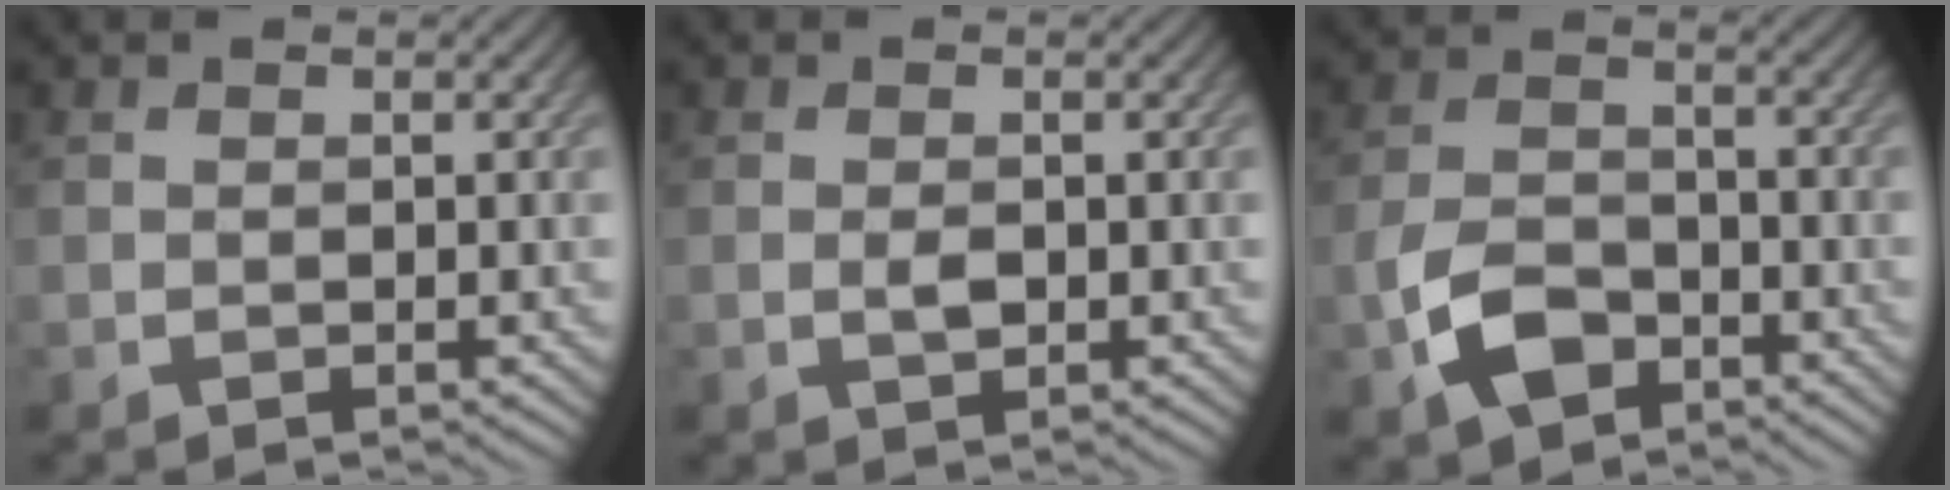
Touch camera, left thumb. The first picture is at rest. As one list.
[{"total": 1.3, "force": [-0.3, 0.8, 1.1], "torque": [-0.021, -0.004, -0.004]}, {"total": 6.1, "force": [-3.5, 3.6, 3.5], "torque": [-0.083, -0.005, -0.078]}]